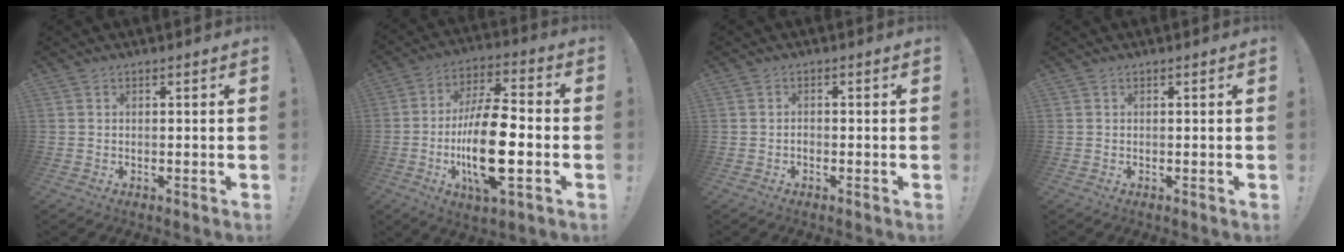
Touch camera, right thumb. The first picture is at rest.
{"total": 19.3, "force": [-4.1, 6.8, 17.6], "torque": [-0.327, 0.005, -0.070]}
{"total": 1.1, "force": [-1.0, 0.5, 0.2], "torque": [-0.003, 0.004, -0.018]}
{"total": 0.0}